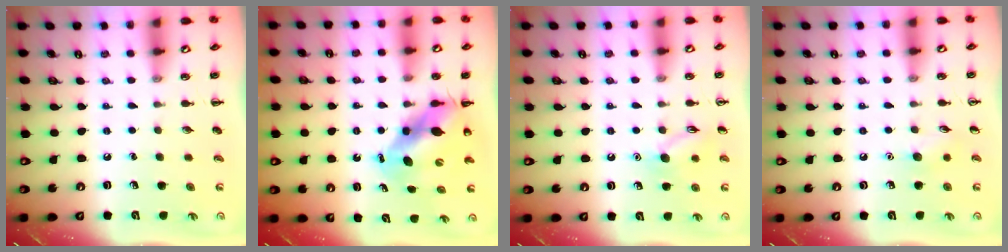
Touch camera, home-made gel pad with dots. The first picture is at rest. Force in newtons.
{"total": 9.3, "press": 9.1, "slide": 2.2}
{"total": 9.1, "press": 9.1, "slide": 0.6}
{"total": 6.0, "press": 5.8, "slide": 1.5}